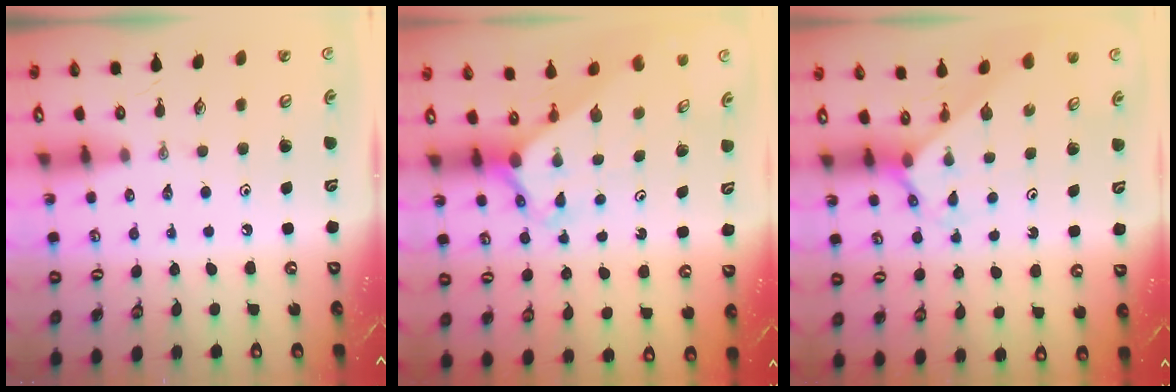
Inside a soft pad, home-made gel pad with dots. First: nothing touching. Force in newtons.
{"total": 2.7, "press": 2.7, "slide": 0.2}
{"total": 2.5, "press": 2.5, "slide": 0.2}